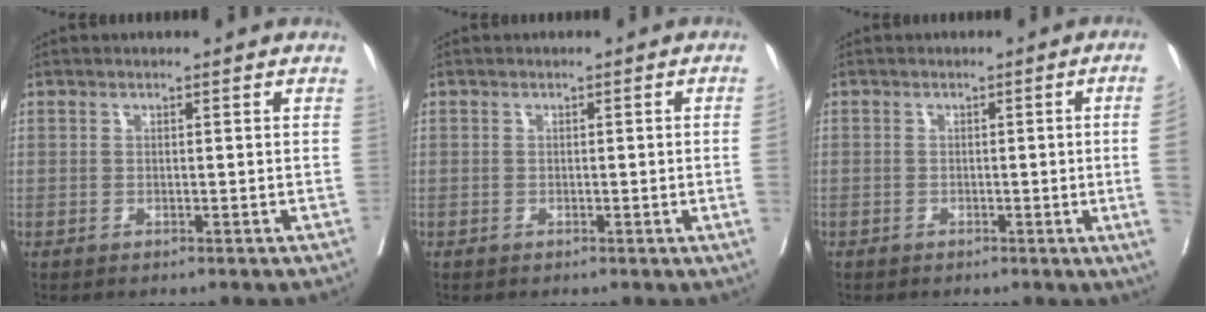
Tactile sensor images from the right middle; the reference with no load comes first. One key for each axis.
{"total": 1.6, "fx": -0.2, "fy": -0.3, "fz": 1.5, "tx": -0.023, "ty": -0.001, "tz": 0.000}
{"total": 5.4, "fx": -0.9, "fy": -1.8, "fz": 5.0, "tx": -0.051, "ty": -0.012, "tz": -0.014}